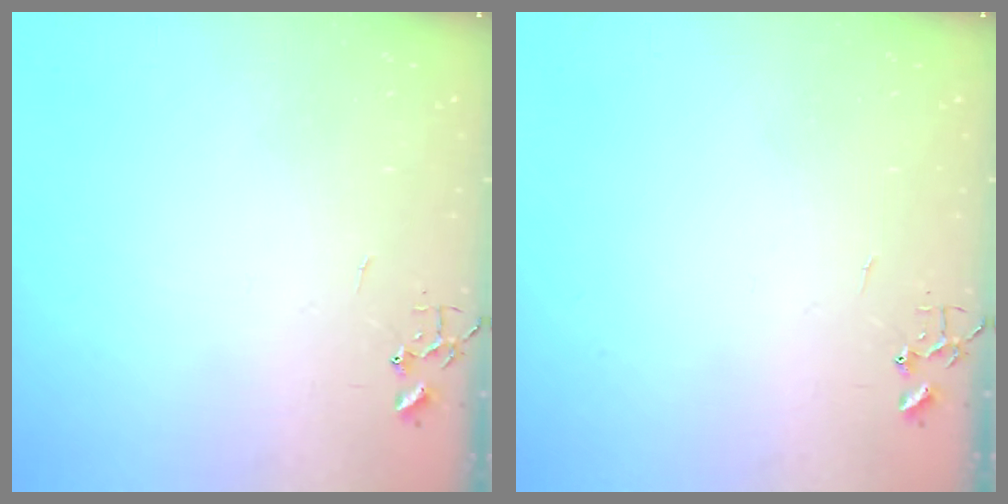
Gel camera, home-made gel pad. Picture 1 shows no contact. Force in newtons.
{"total": 0.0}